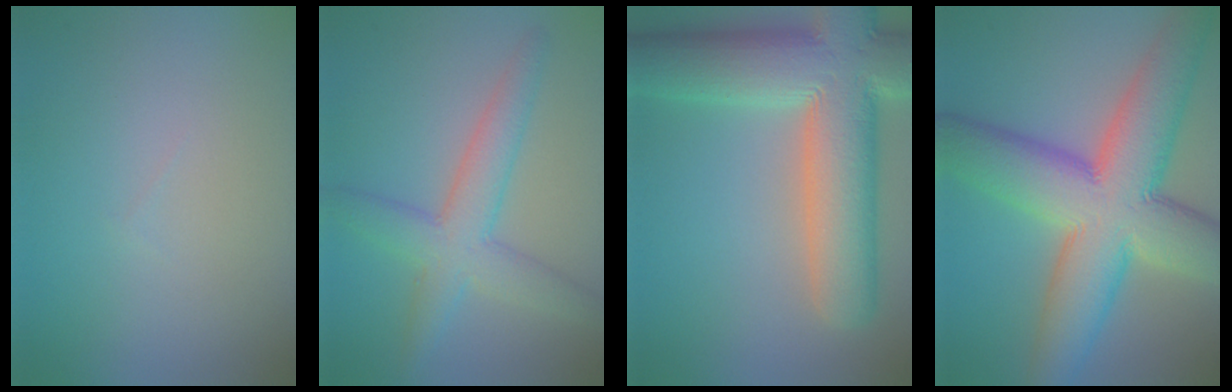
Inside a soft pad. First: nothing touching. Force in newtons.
{"total": 4.7, "press": 4.7, "slide": 0.1}
{"total": 12.6, "press": 12.6, "slide": 1.2}
{"total": 12.6, "press": 12.6, "slide": 0.3}